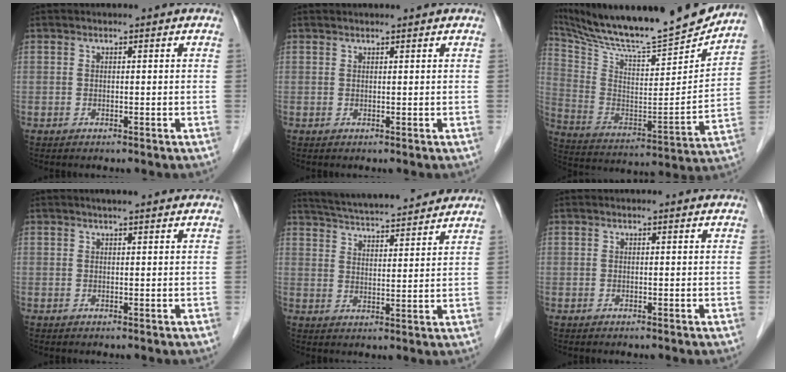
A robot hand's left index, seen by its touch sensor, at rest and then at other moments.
{"total": 2.3, "force": [2.2, -0.1, 0.6], "torque": [-0.009, 0.019, 0.033]}
{"total": 24.6, "force": [22.5, 2.8, 9.5], "torque": [-0.182, -0.047, 0.348]}
{"total": 3.8, "force": [3.3, 0.2, 2.0], "torque": [-0.026, 0.019, 0.044]}
{"total": 17.8, "force": [16.3, 2.0, 6.7], "torque": [-0.112, 0.031, 0.238]}
{"total": 1.1, "force": [1.0, -0.1, 0.2], "torque": [-0.014, 0.003, 0.012]}